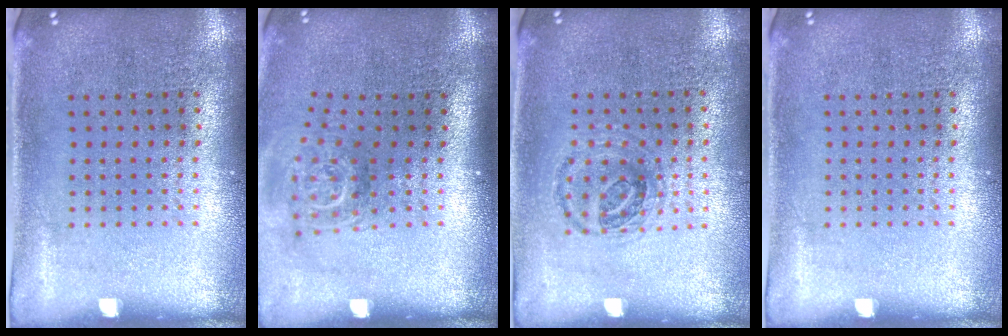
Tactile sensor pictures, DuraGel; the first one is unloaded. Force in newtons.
{"total": 1.9, "press": 1.3, "slide": 1.3}
{"total": 1.0, "press": 0.9, "slide": 0.1}
{"total": 0.0}